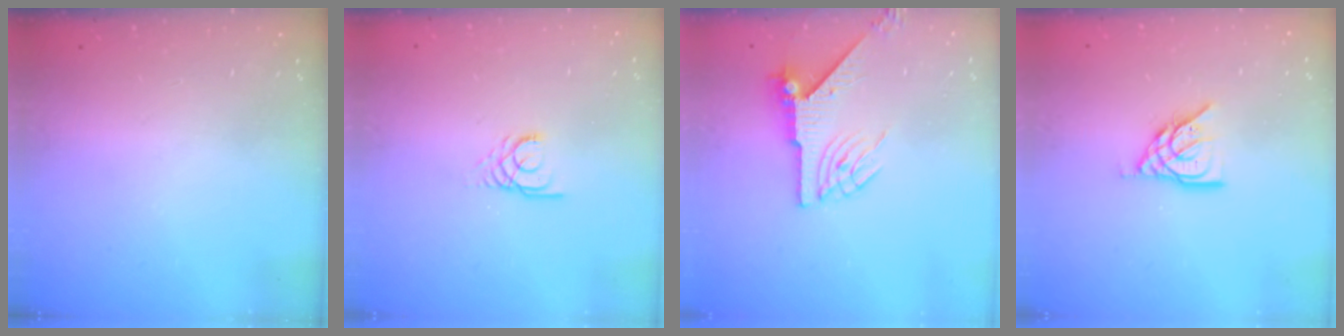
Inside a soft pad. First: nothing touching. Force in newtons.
{"total": 2.9, "press": 2.9, "slide": 0.3}
{"total": 6.4, "press": 6.4, "slide": 0.7}
{"total": 9.2, "press": 9.2, "slide": 0.4}